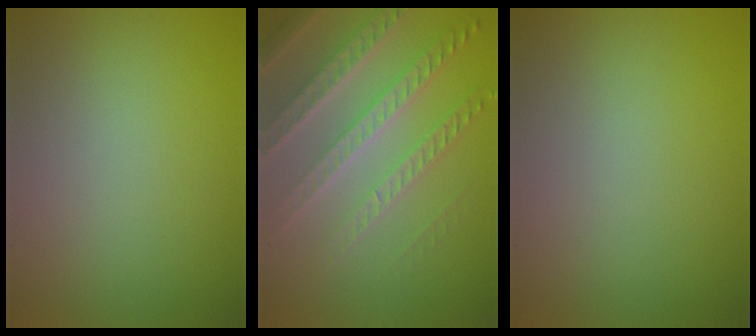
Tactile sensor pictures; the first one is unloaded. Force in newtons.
{"total": 7.0, "press": 5.0, "slide": 5.0}
{"total": 0.0}